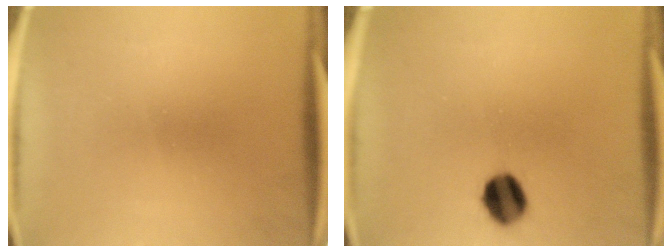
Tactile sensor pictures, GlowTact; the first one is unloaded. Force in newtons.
{"total": 7.8}